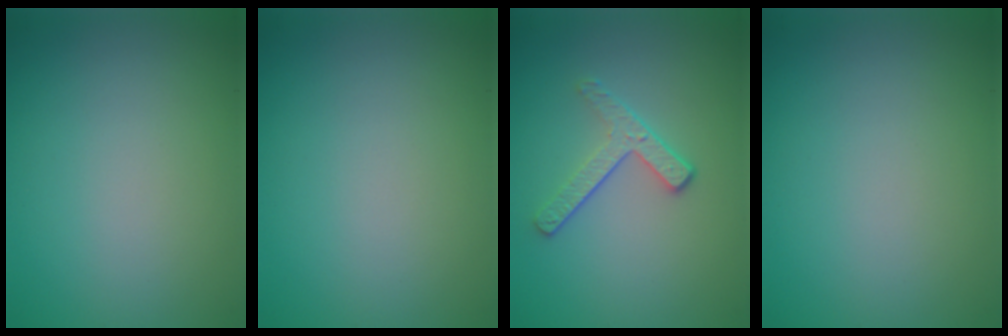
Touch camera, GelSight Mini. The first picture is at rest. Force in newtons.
{"total": 0.0}
{"total": 2.3, "press": 1.7, "slide": 1.6}
{"total": 0.0}